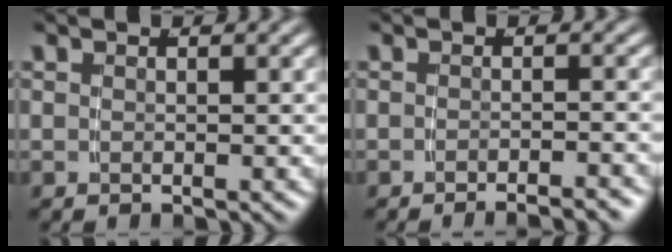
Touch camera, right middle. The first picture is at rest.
{"total": 2.6, "force": [-2.4, -0.2, 0.8], "torque": [-0.003, 0.007, -0.044]}